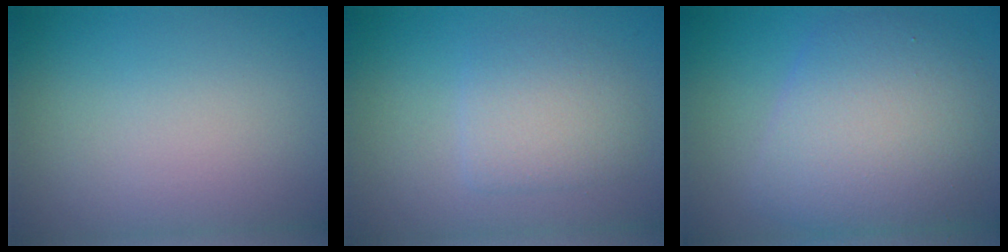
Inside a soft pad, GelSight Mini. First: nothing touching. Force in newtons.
{"total": 3.0, "press": 3.0, "slide": 0.3}
{"total": 7.7, "press": 7.7, "slide": 0.1}